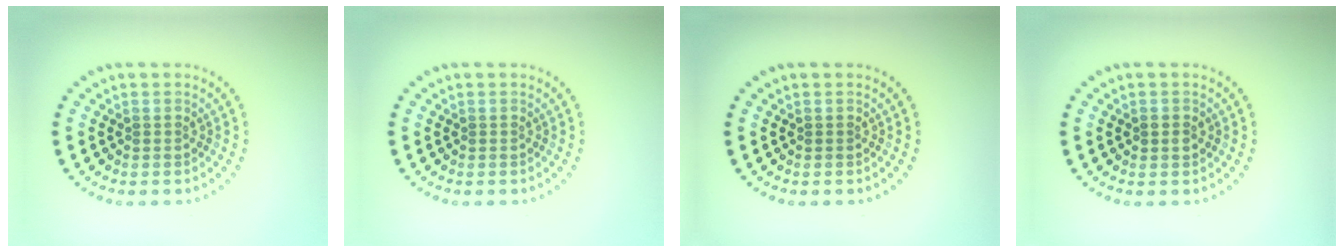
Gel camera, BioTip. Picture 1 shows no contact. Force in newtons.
{"total": 0.0}
{"total": 0.0}
{"total": 1.0, "press": 1.0, "slide": 0.2}